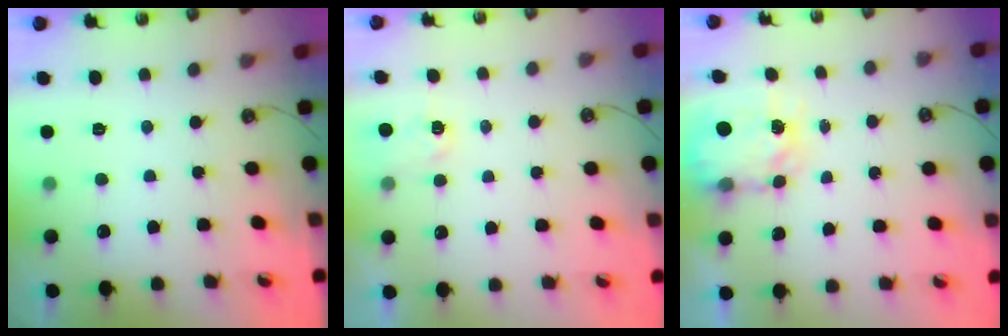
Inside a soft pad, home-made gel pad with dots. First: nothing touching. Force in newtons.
{"total": 2.9, "press": 2.9, "slide": 0.4}
{"total": 5.1, "press": 5.0, "slide": 0.2}